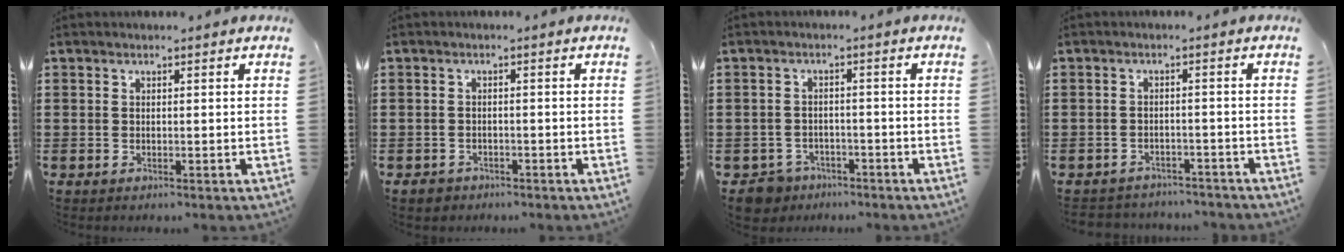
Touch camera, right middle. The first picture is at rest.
{"total": 1.3, "force": [-1.1, 0.7, 0.1], "torque": [-0.005, 0.001, -0.025]}
{"total": 3.5, "force": [-3.3, 1.2, 0.2], "torque": [-0.025, -0.004, -0.075]}
{"total": 2.4, "force": [-2.4, 0.4, -0.2], "torque": [-0.004, 0.000, -0.053]}